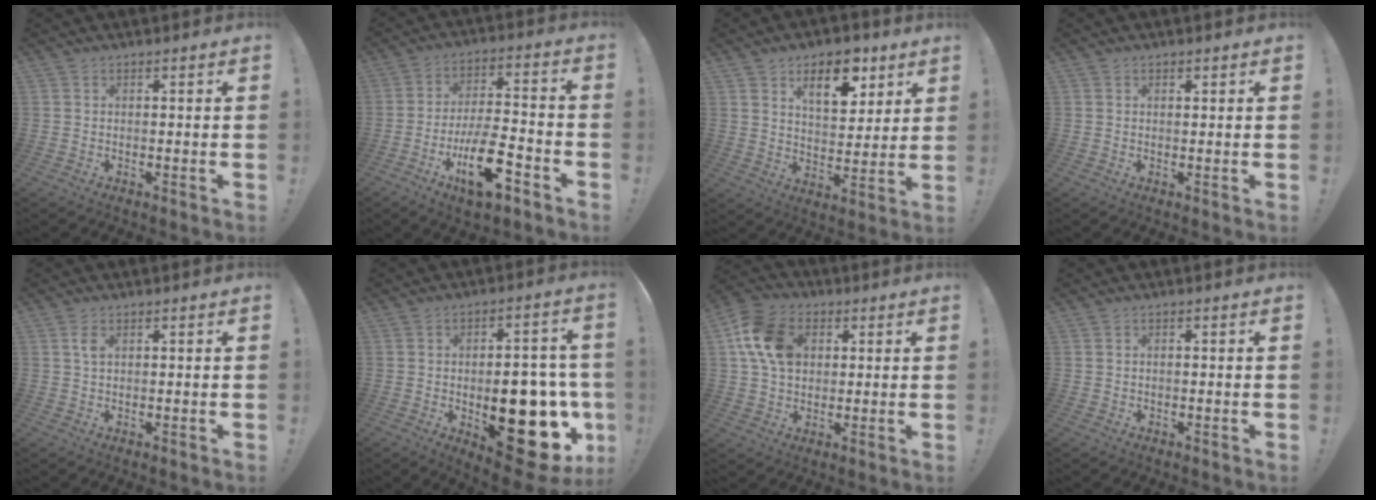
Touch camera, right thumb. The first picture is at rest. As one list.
[{"total": 16.2, "force": [-7.7, 6.0, 12.9], "torque": [-0.208, 0.045, -0.119]}, {"total": 12.6, "force": [6.8, 6.9, 8.0], "torque": [-0.104, -0.026, 0.118]}, {"total": 0.7, "force": [0.5, 0.4, 0.2], "torque": [0.008, -0.004, 0.008]}, {"total": 2.5, "force": [0.9, 1.1, 2.1], "torque": [-0.042, 0.004, 0.015]}, {"total": 22.8, "force": [-4.3, 11.3, 19.3], "torque": [-0.235, 0.011, -0.042]}, {"total": 14.3, "force": [3.7, 10.7, 8.8], "torque": [-0.150, 0.004, 0.074]}, {"total": 0.7, "force": [-0.3, 0.6, 0.3], "torque": [-0.011, 0.004, -0.004]}]